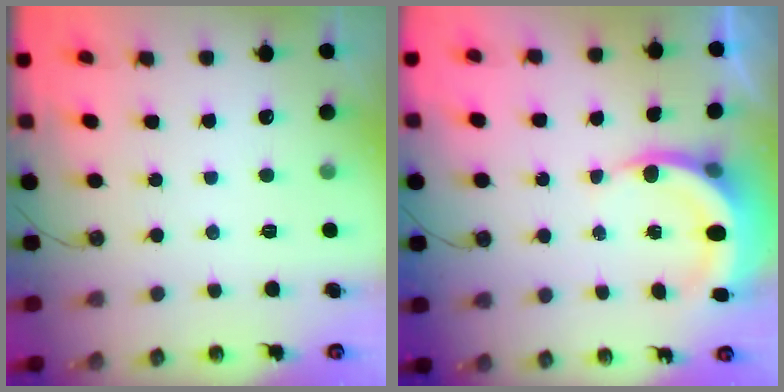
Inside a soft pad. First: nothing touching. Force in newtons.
{"total": 6.3, "press": 6.0, "slide": 2.0}